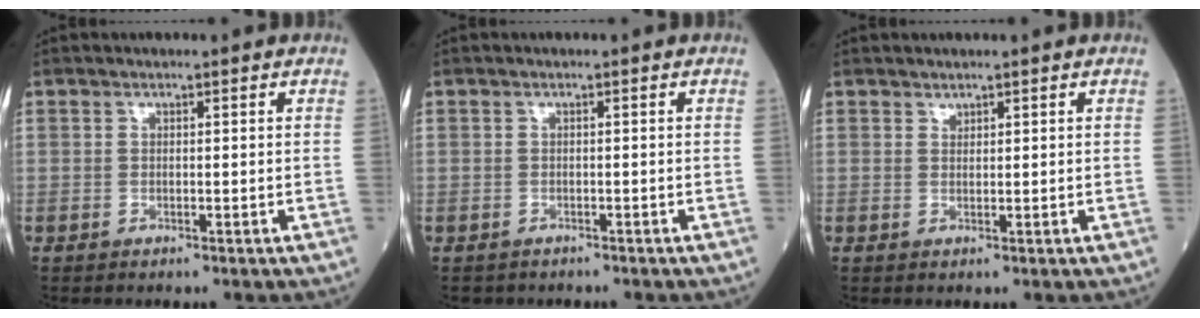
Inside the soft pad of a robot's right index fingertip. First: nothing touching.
{"total": 1.4, "force": [-1.1, 0.7, -0.2], "torque": [-0.005, 0.002, -0.019]}
{"total": 0.6, "force": [0.6, 0.2, 0.1], "torque": [-0.002, -0.003, 0.010]}